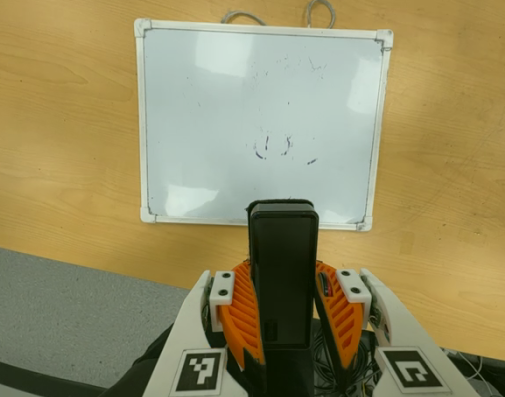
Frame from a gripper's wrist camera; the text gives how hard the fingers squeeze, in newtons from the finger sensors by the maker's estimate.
{"total": 9.5, "left": 7.9, "right": 11.2}